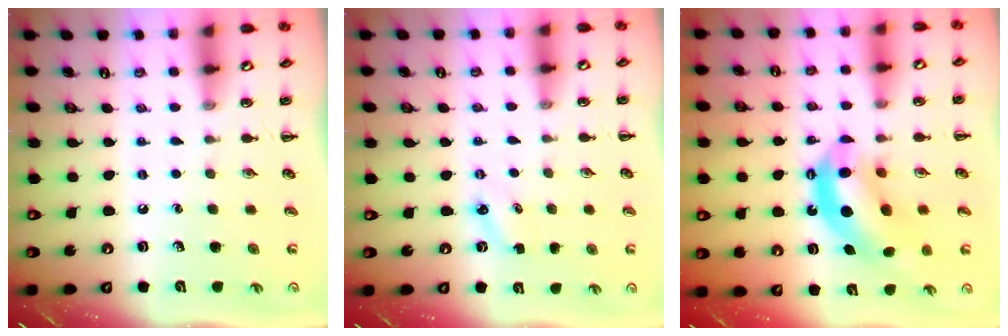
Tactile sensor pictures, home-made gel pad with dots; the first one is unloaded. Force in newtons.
{"total": 2.9, "press": 2.7, "slide": 0.8}
{"total": 12.2, "press": 11.7, "slide": 3.3}